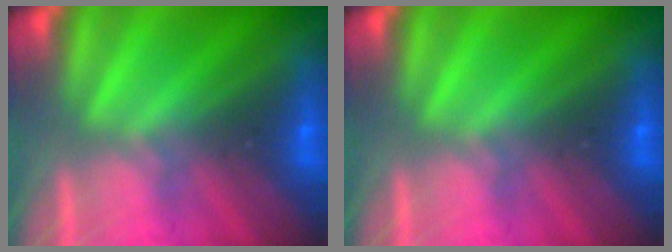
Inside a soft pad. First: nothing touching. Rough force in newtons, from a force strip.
{"total": 0.0}